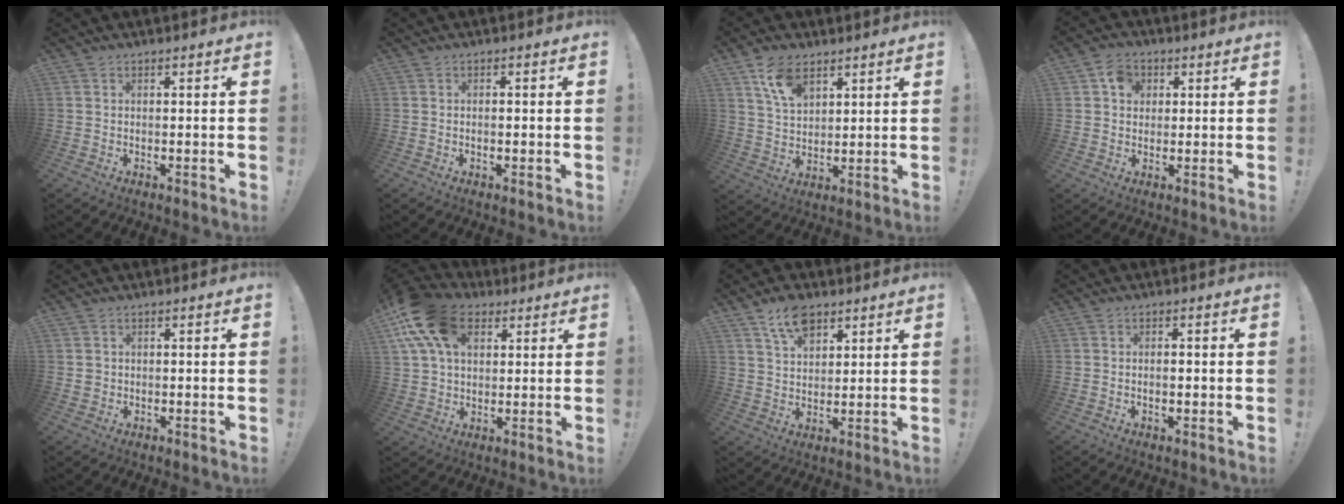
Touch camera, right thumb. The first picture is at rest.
{"total": 0.7, "force": [-0.5, 0.0, 0.5], "torque": [-0.006, -0.001, -0.010]}
{"total": 10.0, "force": [6.3, 5.7, 5.3], "torque": [-0.098, -0.021, 0.120]}
{"total": 6.7, "force": [2.1, 5.8, 2.7], "torque": [-0.042, 0.005, 0.040]}
{"total": 1.2, "force": [0.1, 1.2, 0.2], "torque": [-0.008, 0.005, 0.004]}
{"total": 18.0, "force": [7.5, 12.2, 10.8], "torque": [-0.198, -0.020, 0.143]}
{"total": 8.8, "force": [5.5, 5.0, 4.6], "torque": [-0.084, -0.012, 0.104]}
{"total": 1.5, "force": [-0.6, 0.5, 1.3], "torque": [-0.020, 0.003, -0.011]}